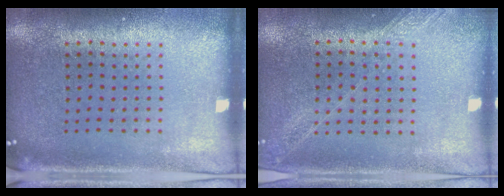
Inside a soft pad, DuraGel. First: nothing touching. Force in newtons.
{"total": 1.2, "press": 1.1, "slide": 0.1}